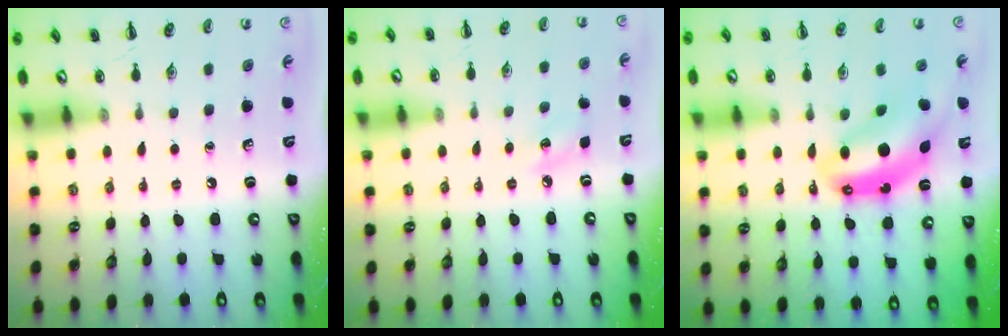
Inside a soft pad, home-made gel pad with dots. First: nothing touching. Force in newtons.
{"total": 5.3, "press": 5.1, "slide": 1.6}
{"total": 11.8, "press": 11.4, "slide": 3.1}